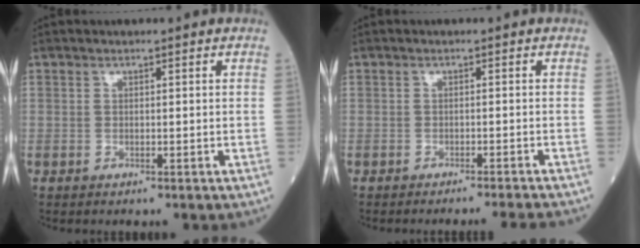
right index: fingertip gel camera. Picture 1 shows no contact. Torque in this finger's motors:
{"motor_torque": [0.03, -0.04, 0.00, -0.01]}